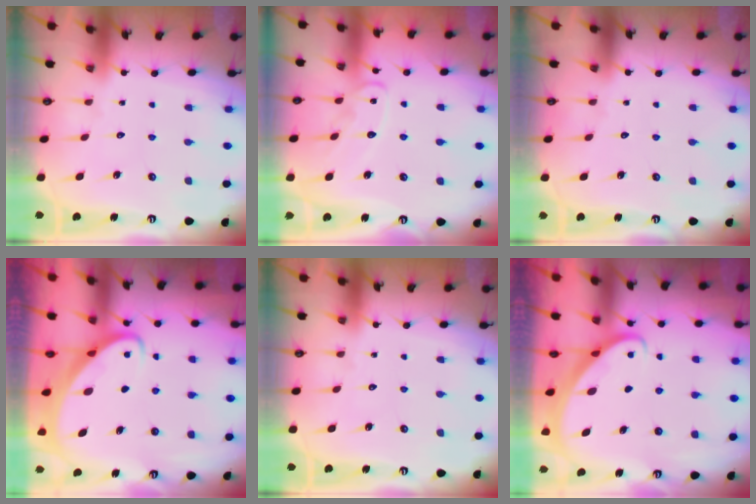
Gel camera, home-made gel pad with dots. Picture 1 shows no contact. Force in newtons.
{"total": 9.5, "press": 9.5, "slide": 0.3}
{"total": 0.0}
{"total": 3.2, "press": 3.2, "slide": 0.4}
{"total": 0.0}
{"total": 2.7, "press": 2.7, "slide": 0.2}